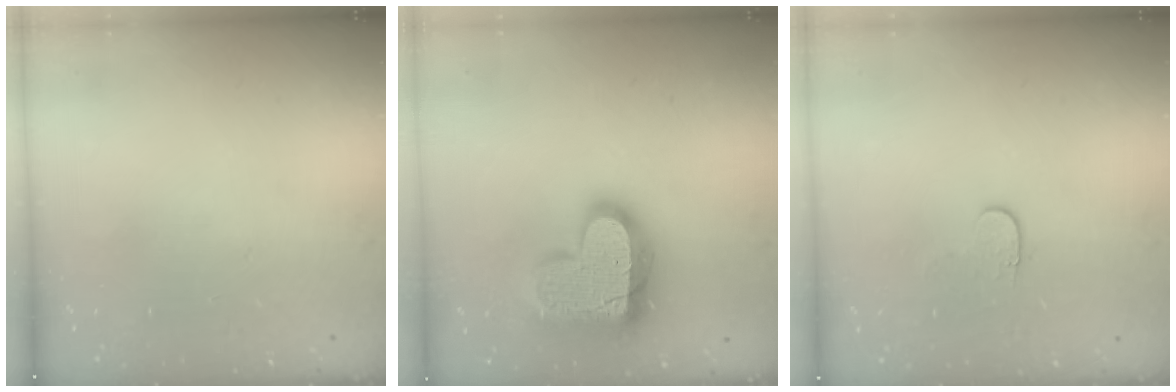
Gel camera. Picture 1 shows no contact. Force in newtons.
{"total": 20.2, "press": 20.1, "slide": 1.3}
{"total": 3.6, "press": 3.6, "slide": 0.4}